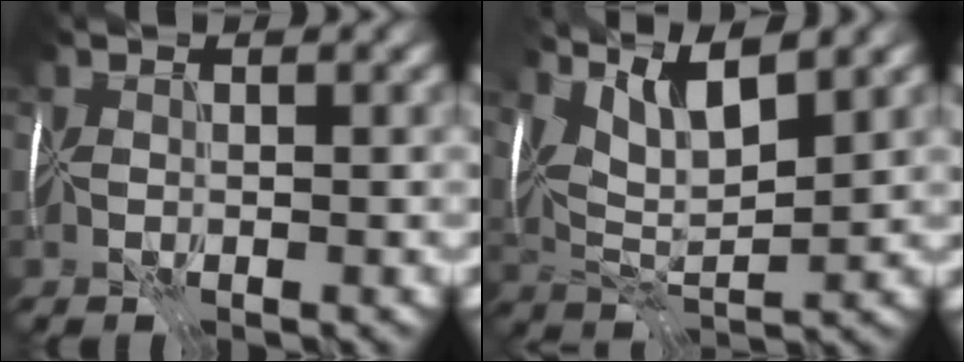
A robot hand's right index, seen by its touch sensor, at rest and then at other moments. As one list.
[{"total": 6.7, "force": [4.0, 2.1, 5.0], "torque": [-0.098, 0.003, 0.074]}]